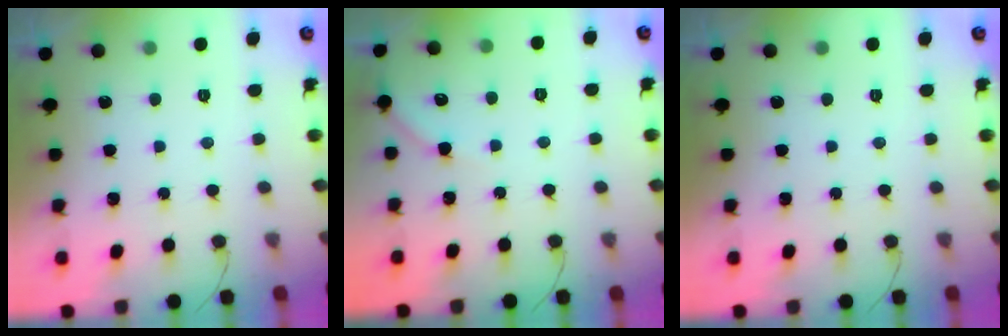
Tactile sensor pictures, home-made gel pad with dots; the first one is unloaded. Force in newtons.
{"total": 4.8, "press": 4.7, "slide": 0.8}
{"total": 0.0}